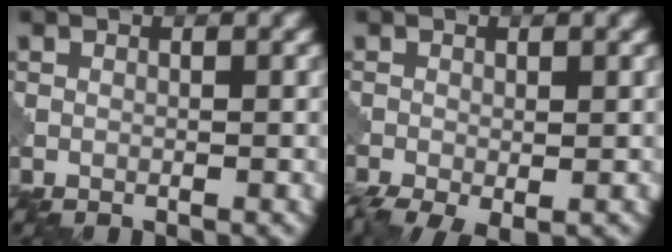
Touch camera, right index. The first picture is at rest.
{"total": 3.5, "force": [-2.0, 1.3, 2.6], "torque": [-0.049, -0.008, -0.033]}